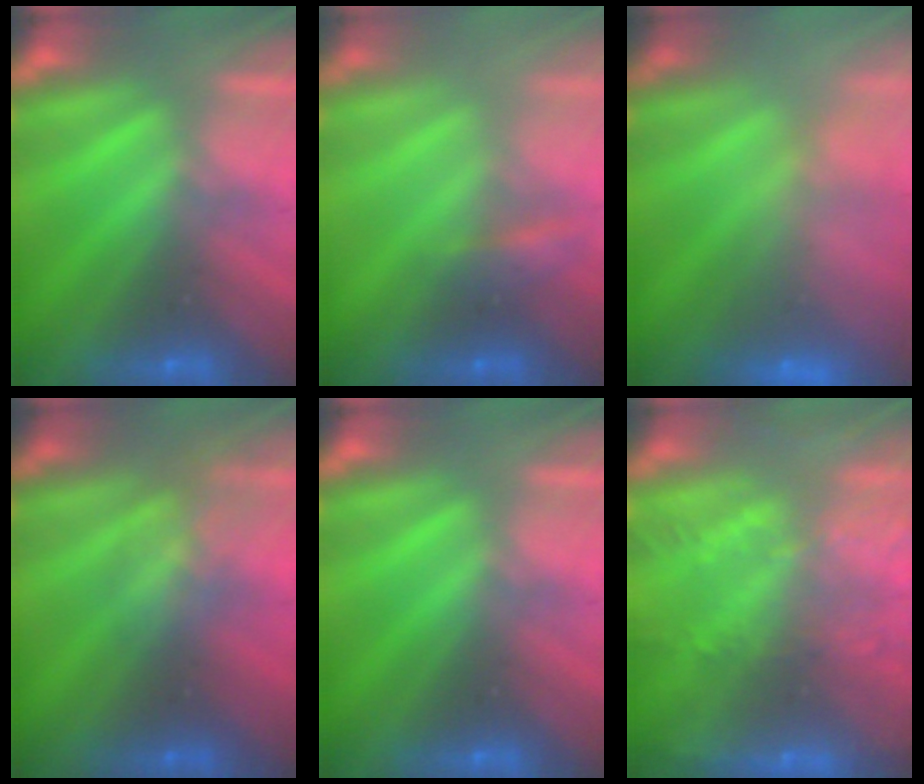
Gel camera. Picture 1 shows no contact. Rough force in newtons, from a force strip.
{"total": 2.2}
{"total": 6.0}
{"total": 2.8}
{"total": 0.0}
{"total": 5.7}